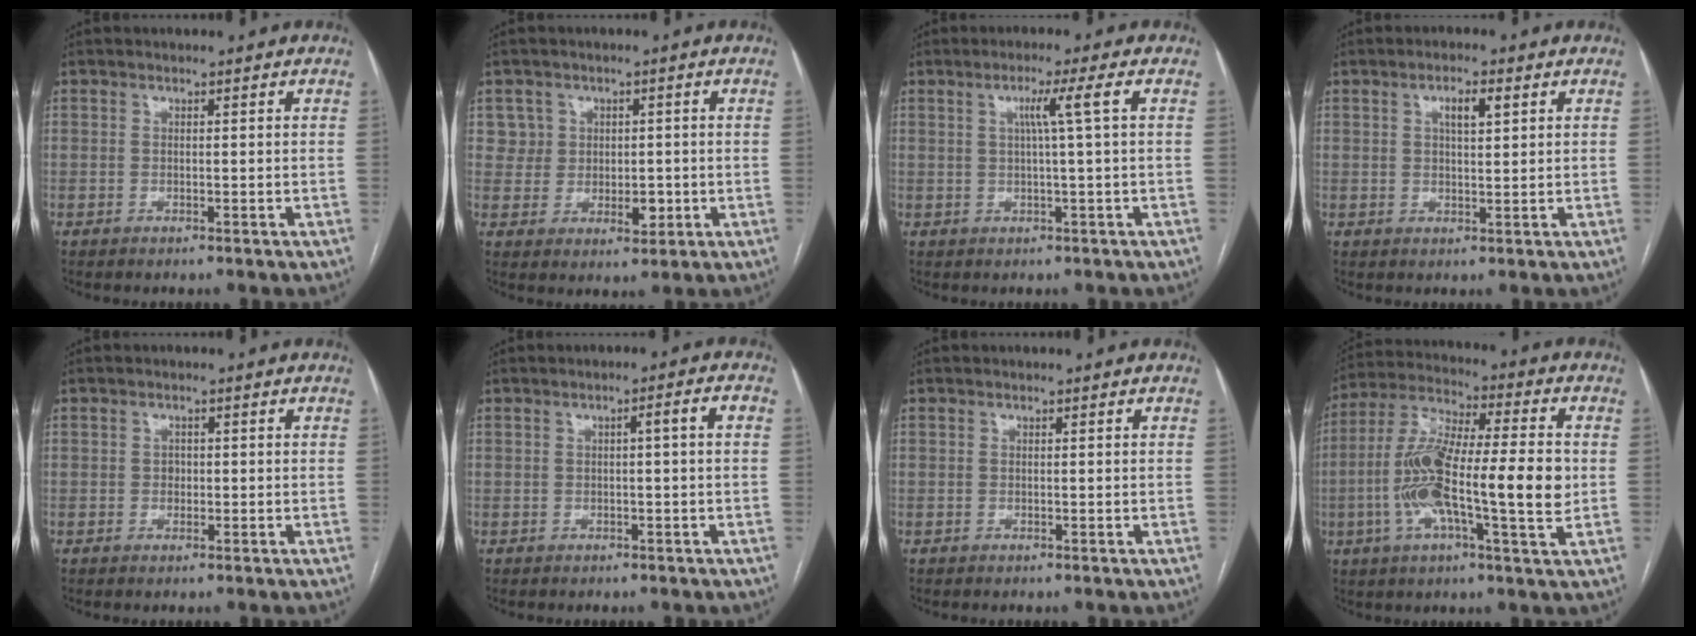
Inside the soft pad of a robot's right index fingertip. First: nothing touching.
{"total": 4.9, "force": [0.6, 4.6, 1.5], "torque": [-0.006, 0.006, 0.014]}
{"total": 4.1, "force": [0.9, -1.2, 3.8], "torque": [-0.070, 0.004, 0.018]}
{"total": 3.5, "force": [1.4, 0.9, 3.0], "torque": [-0.053, 0.003, 0.023]}
{"total": 1.2, "force": [-0.1, 1.0, 0.6], "torque": [-0.008, 0.003, -0.001]}
{"total": 2.6, "force": [0.1, -0.1, 2.6], "torque": [-0.036, 0.008, 0.003]}
{"total": 0.0}
{"total": 17.8, "force": [-1.9, 2.9, 17.4], "torque": [-0.327, 0.009, -0.040]}